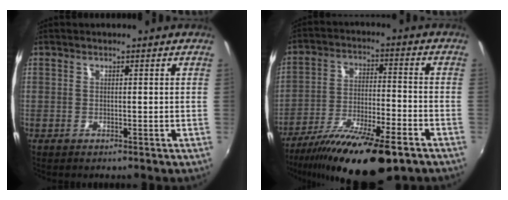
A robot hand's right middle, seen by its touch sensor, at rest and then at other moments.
{"total": 18.5, "force": [-13.2, 4.0, 12.2], "torque": [-0.226, -0.035, -0.218]}